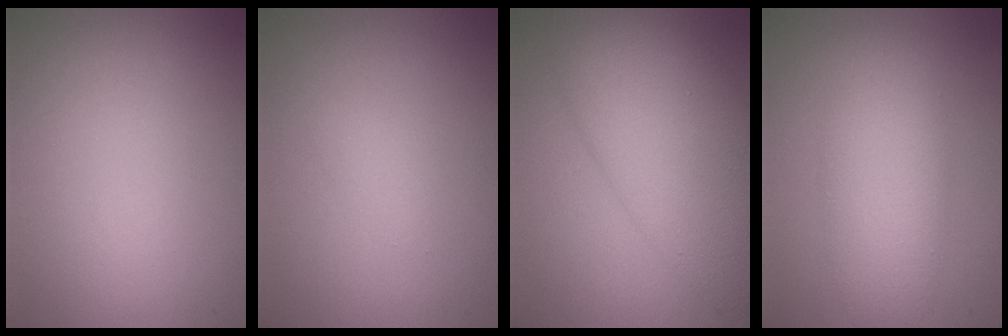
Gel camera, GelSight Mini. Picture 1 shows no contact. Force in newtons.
{"total": 0.7, "press": 0.7, "slide": 0.0}
{"total": 9.5, "press": 9.5, "slide": 0.3}
{"total": 4.8, "press": 4.8, "slide": 0.3}